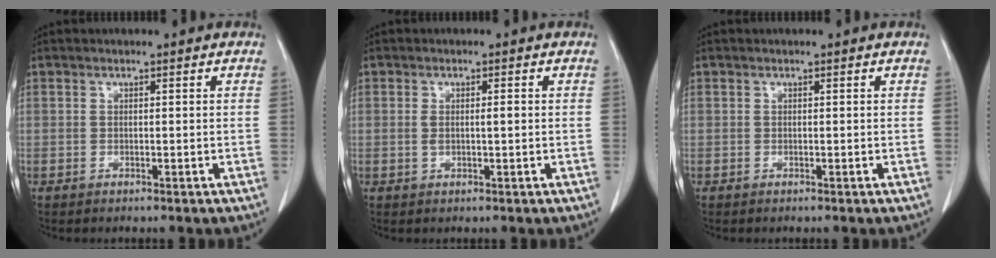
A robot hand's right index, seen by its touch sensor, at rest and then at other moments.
{"total": 2.3, "force": [0.1, 0.6, 2.2], "torque": [-0.045, 0.005, 0.005]}
{"total": 0.0}